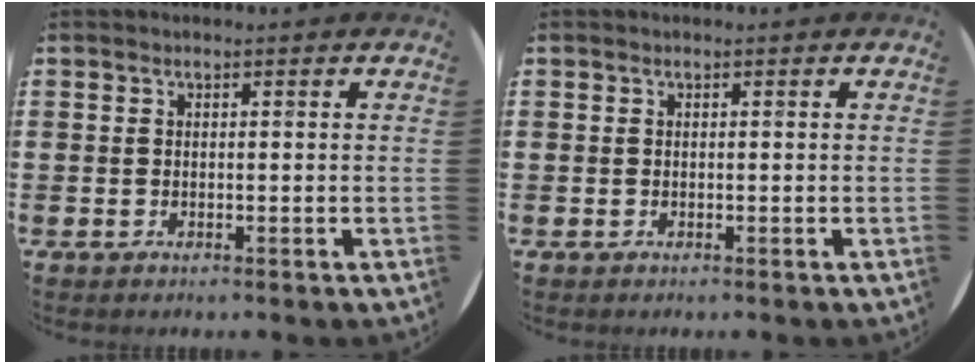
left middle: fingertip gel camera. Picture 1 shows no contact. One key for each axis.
{"total": 0.0}